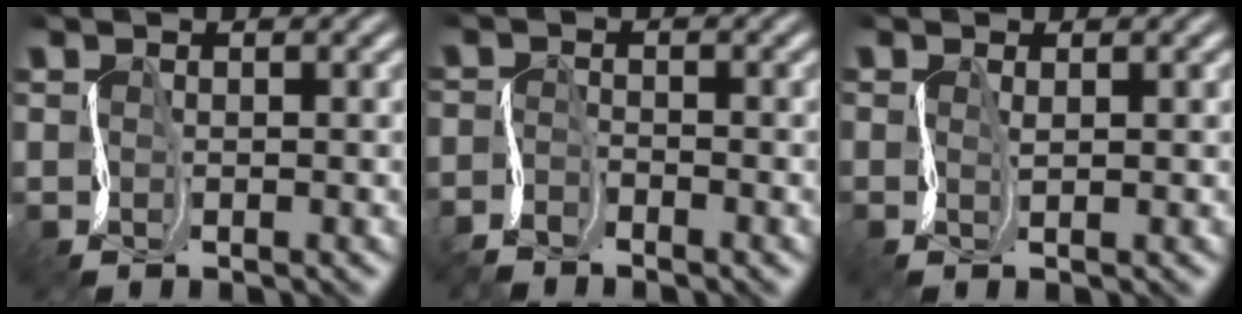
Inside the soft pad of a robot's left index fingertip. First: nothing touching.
{"total": 2.6, "force": [-2.6, 0.3, 0.2], "torque": [-0.010, -0.001, -0.061]}
{"total": 0.5, "force": [0.1, -0.2, 0.5], "torque": [-0.009, 0.005, -0.004]}